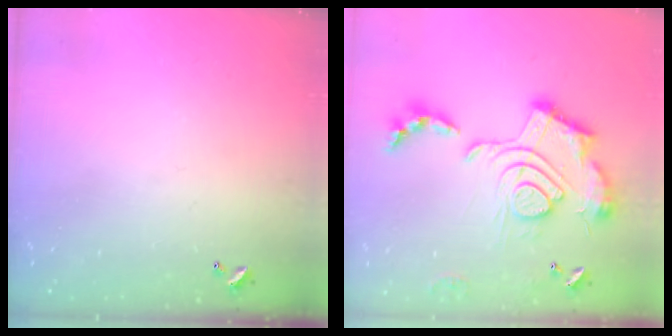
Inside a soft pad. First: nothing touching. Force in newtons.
{"total": 2.5, "press": 1.9, "slide": 1.7}